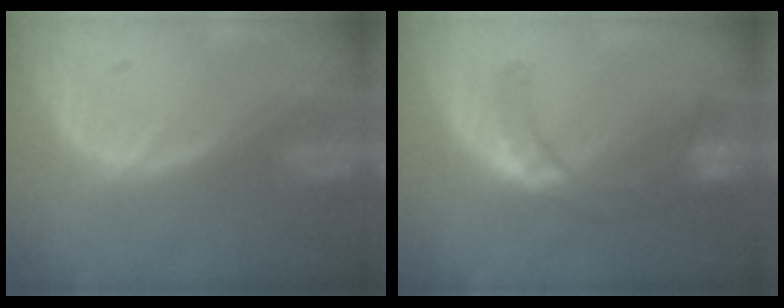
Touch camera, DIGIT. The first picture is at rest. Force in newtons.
{"total": 7.3, "press": 6.4, "slide": 3.4}